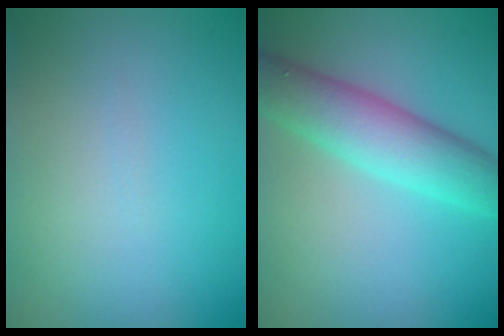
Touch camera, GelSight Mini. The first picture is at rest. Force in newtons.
{"total": 6.1, "press": 6.1, "slide": 0.4}